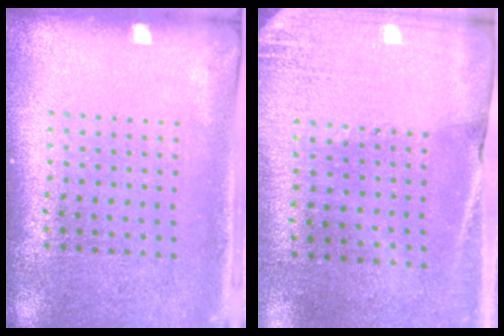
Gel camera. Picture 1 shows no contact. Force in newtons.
{"total": 2.7, "press": 2.4, "slide": 1.2}